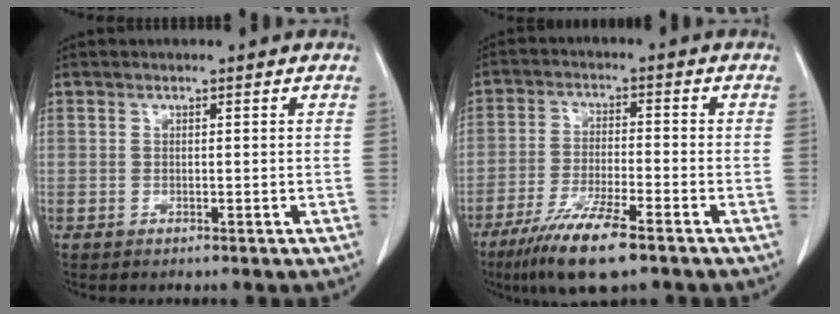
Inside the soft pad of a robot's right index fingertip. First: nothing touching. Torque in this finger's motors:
{"motor_torque": [0.96, -1.05, 0.69, 0.18]}